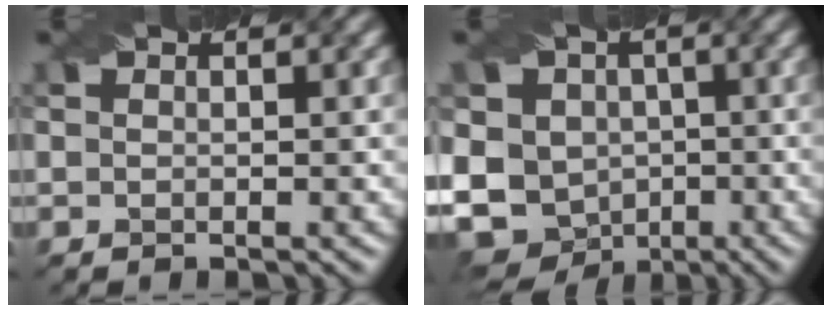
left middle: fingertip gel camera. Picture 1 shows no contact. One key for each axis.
{"total": 10.6, "fx": -3.6, "fy": 9.0, "fz": 4.4, "tx": -0.107, "ty": -0.017, "tz": -0.061}